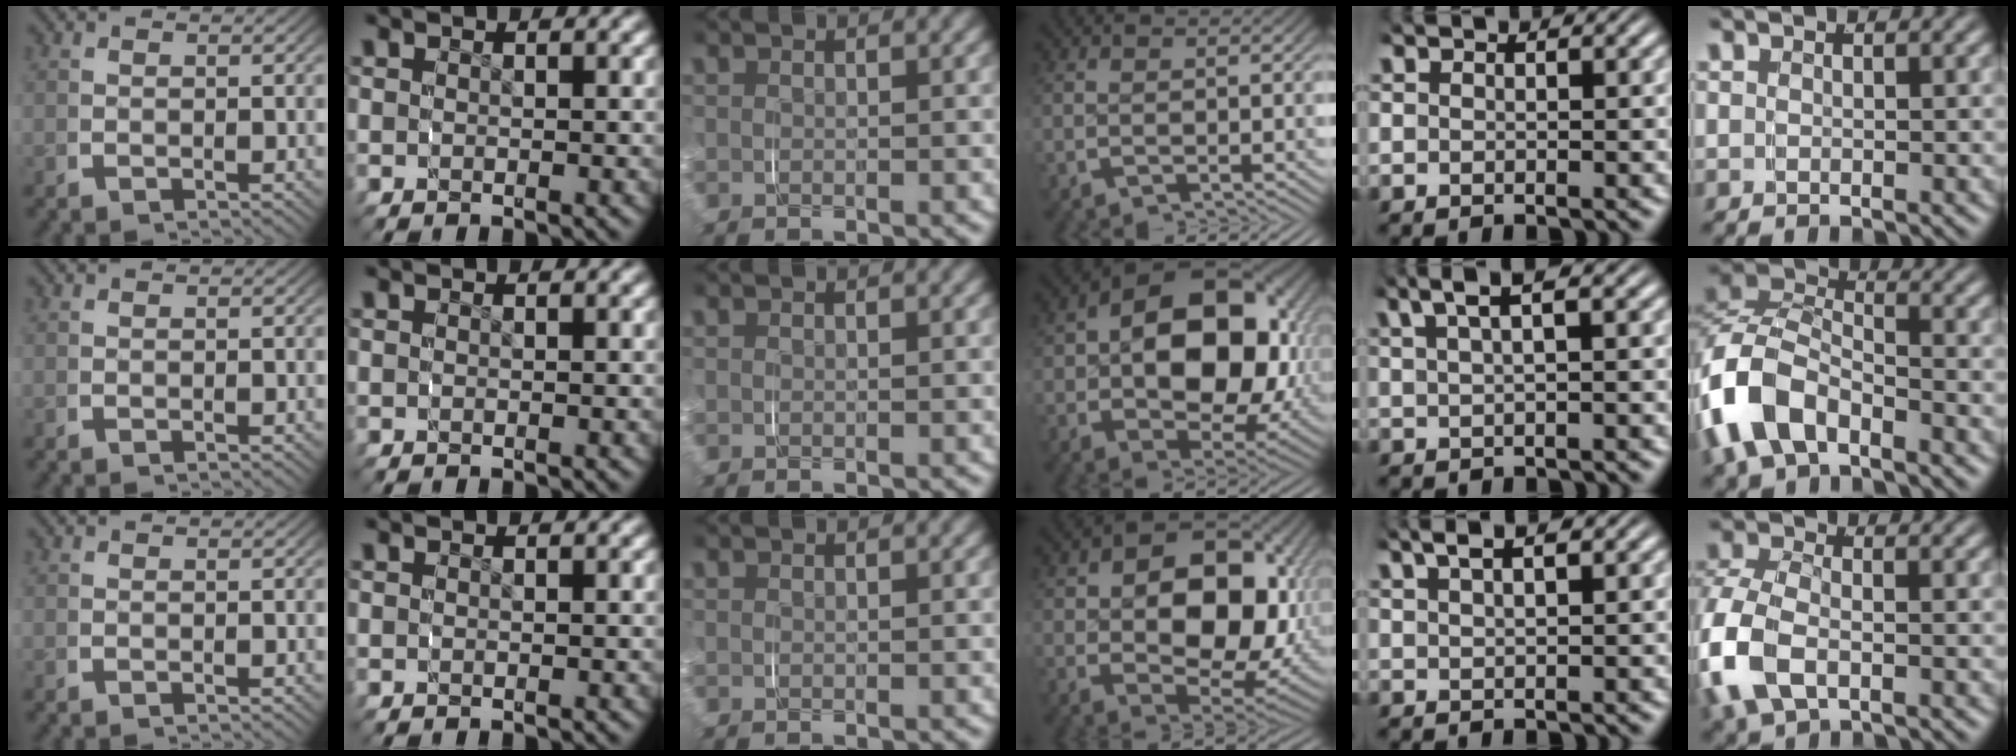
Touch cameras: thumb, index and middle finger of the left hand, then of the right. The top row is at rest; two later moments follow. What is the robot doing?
{"motion": "grasp_and_lifting", "object": "shorts"}